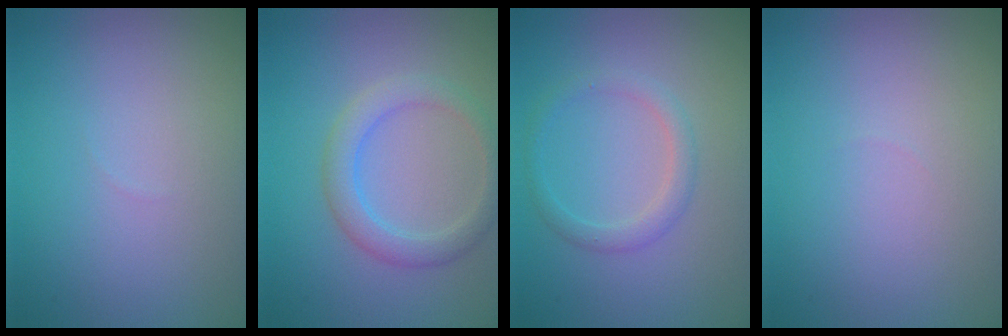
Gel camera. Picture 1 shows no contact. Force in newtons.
{"total": 3.0, "press": 3.0, "slide": 0.0}
{"total": 1.9, "press": 1.8, "slide": 0.1}
{"total": 0.0}